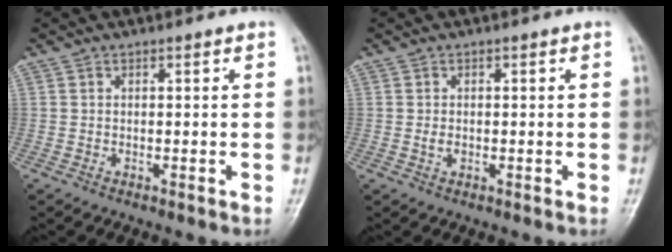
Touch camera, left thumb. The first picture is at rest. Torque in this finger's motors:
{"motor_torque": [0.07, 0.00, 0.26, 0.08, 0.00]}